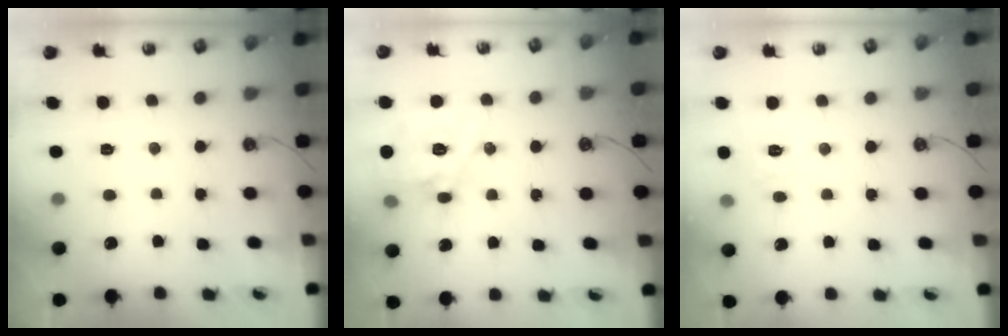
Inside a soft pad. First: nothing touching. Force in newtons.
{"total": 15.1, "press": 15.0, "slide": 1.5}
{"total": 8.5, "press": 8.5, "slide": 0.8}